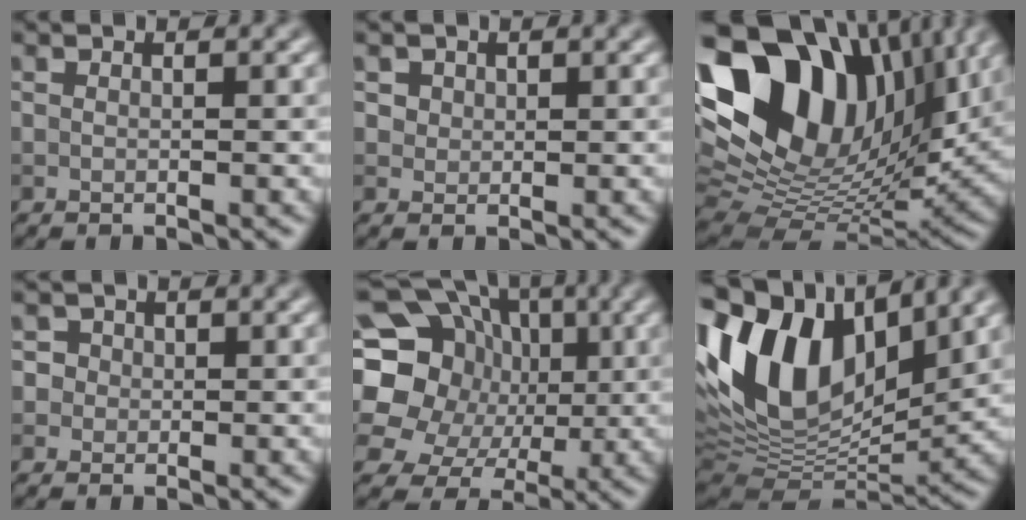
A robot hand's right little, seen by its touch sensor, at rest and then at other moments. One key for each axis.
{"total": 1.7, "fx": 0.9, "fy": 1.3, "fz": 0.5, "tx": -0.012, "ty": -0.002, "tz": 0.023}
{"total": 18.5, "fx": 7.4, "fy": 11.3, "fz": 12.7, "tx": -0.249, "ty": 0.034, "tz": 0.129}
{"total": 2.2, "fx": 0.7, "fy": 2.0, "fz": 0.7, "tx": 0.010, "ty": 0.009, "tz": 0.004}
{"total": 17.7, "fx": 1.2, "fy": 16.2, "fz": 6.8, "tx": -0.165, "ty": 0.032, "tz": -0.020}
{"total": 15.9, "fx": 4.9, "fy": 9.4, "fz": 11.9, "tx": -0.241, "ty": 0.021, "tz": 0.084}